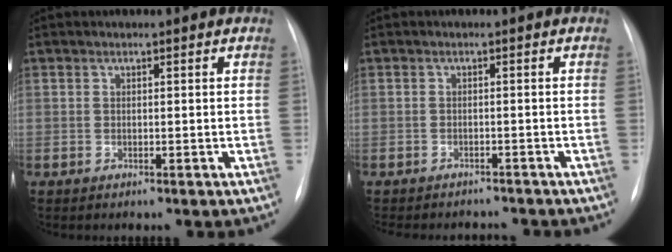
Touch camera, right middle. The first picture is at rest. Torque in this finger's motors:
{"motor_torque": [0.04, -0.10, 0.02, 0.01]}